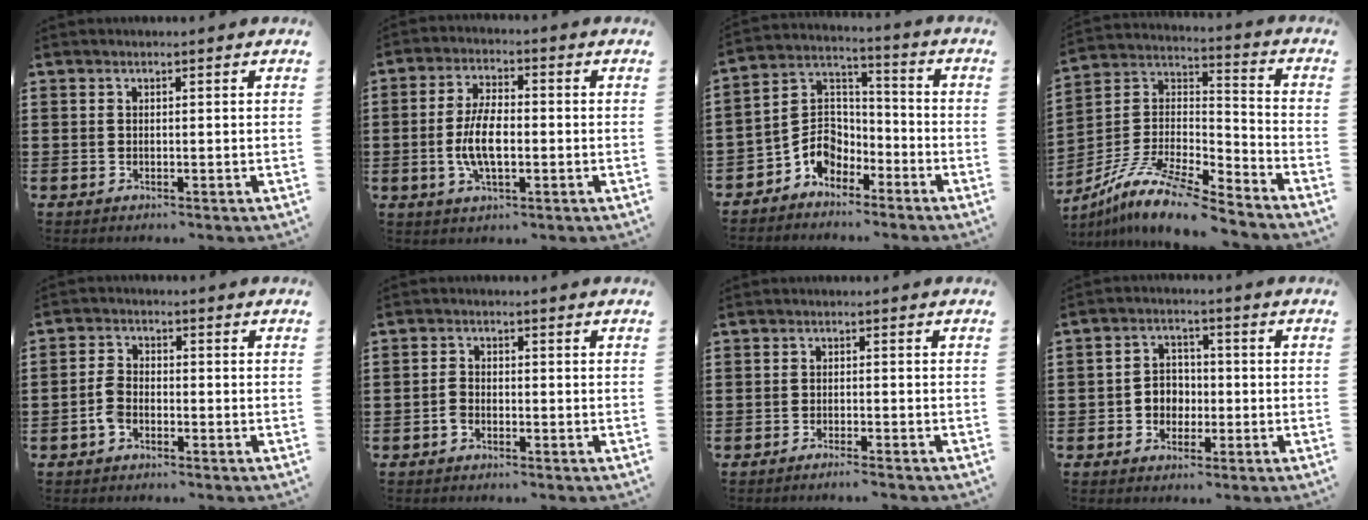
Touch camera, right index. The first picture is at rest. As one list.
[{"total": 6.9, "force": [-1.1, 2.9, 6.1], "torque": [-0.134, -0.003, -0.026]}, {"total": 6.8, "force": [-3.9, 5.1, 2.2], "torque": [-0.069, 0.008, -0.085]}, {"total": 11.5, "force": [-9.6, 1.8, 6.1], "torque": [-0.128, 0.013, -0.193]}, {"total": 3.2, "force": [-1.6, 1.8, 2.1], "torque": [-0.061, -0.002, -0.037]}, {"total": 1.7, "force": [-1.0, 1.1, 0.9], "torque": [-0.028, -0.001, -0.022]}, {"total": 1.5, "force": [-1.4, -0.5, 0.5], "torque": [-0.008, -0.002, -0.026]}, {"total": 3.7, "force": [-1.3, 3.2, 1.3], "torque": [-0.035, 0.009, -0.030]}]